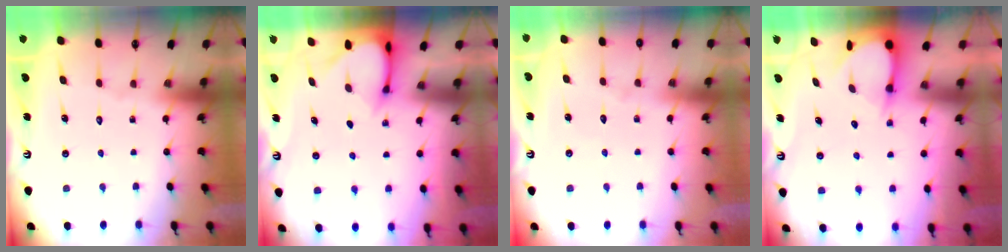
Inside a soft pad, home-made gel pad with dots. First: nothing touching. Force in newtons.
{"total": 3.2, "press": 3.2, "slide": 0.3}
{"total": 3.0, "press": 3.0, "slide": 0.3}
{"total": 3.4, "press": 3.4, "slide": 0.3}